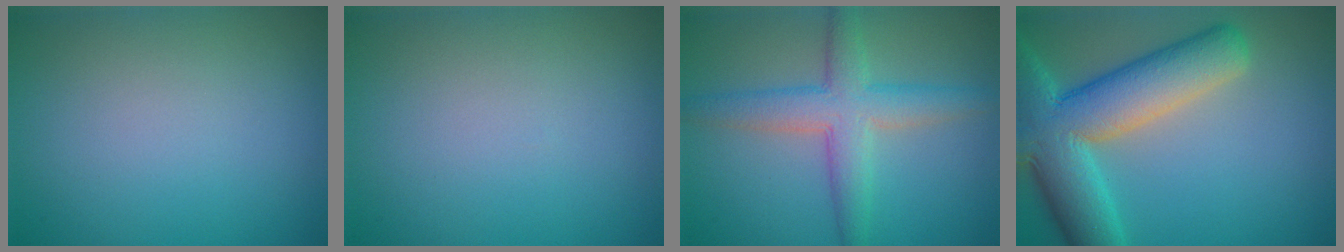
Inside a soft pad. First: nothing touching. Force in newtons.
{"total": 0.0}
{"total": 4.8, "press": 4.8, "slide": 0.2}
{"total": 10.7, "press": 10.7, "slide": 0.8}